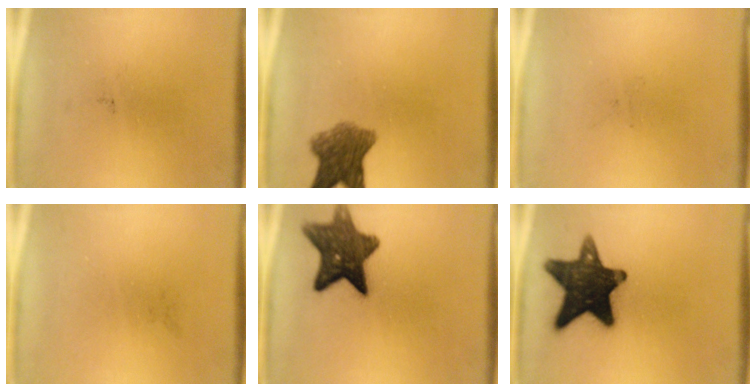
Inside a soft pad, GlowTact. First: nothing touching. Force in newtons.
{"total": 7.0}
{"total": 0.0}
{"total": 0.0}
{"total": 11.2}
{"total": 15.8}